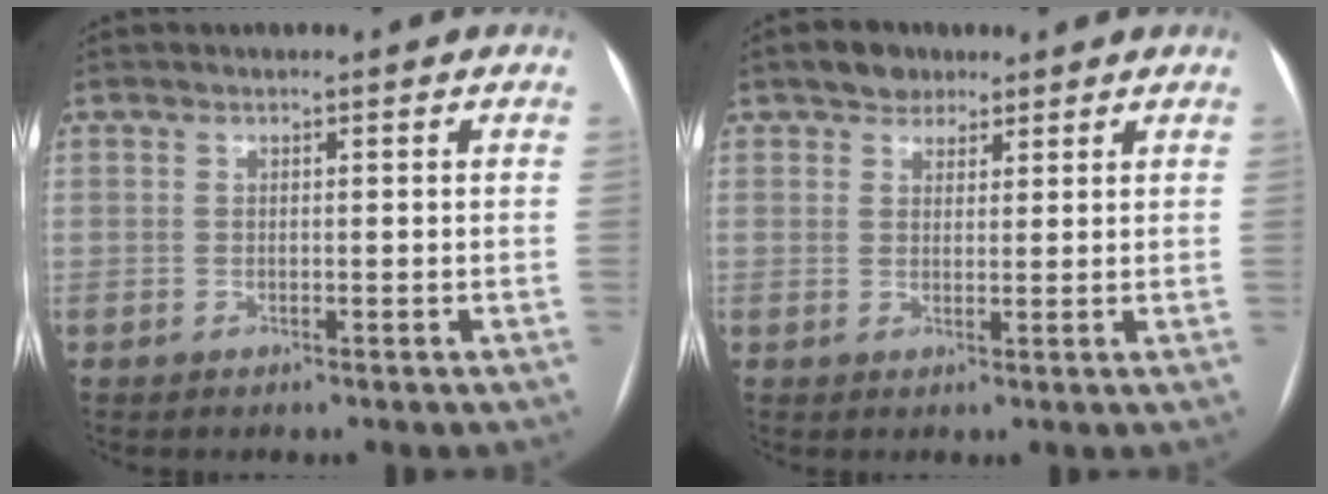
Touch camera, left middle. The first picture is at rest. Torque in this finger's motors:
{"motor_torque": [0.27, -0.28, 0.15, 0.03]}